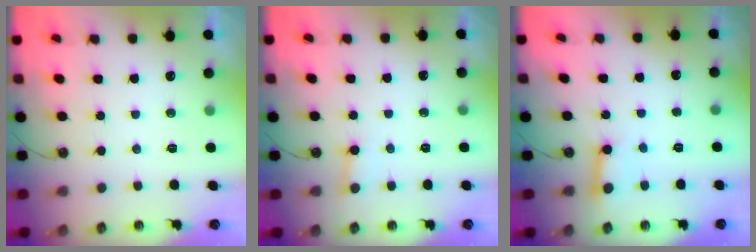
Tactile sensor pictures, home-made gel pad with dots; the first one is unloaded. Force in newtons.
{"total": 2.2, "press": 2.2, "slide": 0.2}
{"total": 5.3, "press": 5.3, "slide": 0.4}